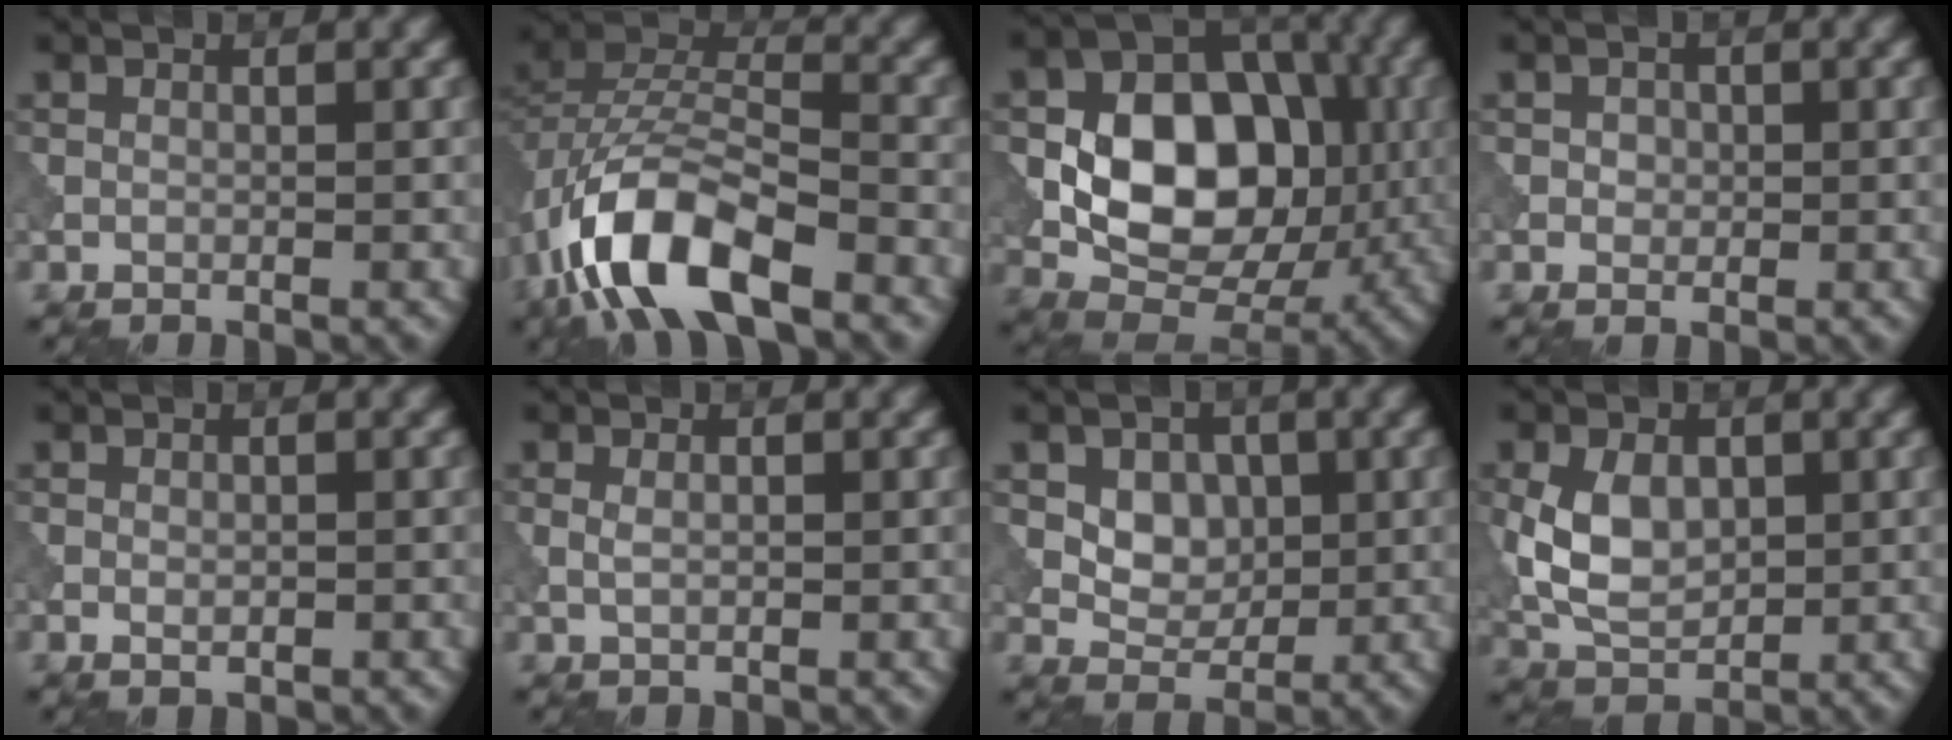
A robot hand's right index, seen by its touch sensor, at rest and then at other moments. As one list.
[{"total": 11.0, "force": [-6.1, 4.7, 7.8], "torque": [-0.149, 0.006, -0.123]}, {"total": 11.8, "force": [-0.4, 8.4, 8.4], "torque": [-0.129, 0.005, -0.015]}, {"total": 1.1, "force": [0.0, 0.9, 0.5], "torque": [-0.007, -0.001, 0.000]}, {"total": 1.0, "force": [-0.2, 0.6, 0.8], "torque": [-0.011, -0.003, -0.003]}, {"total": 1.1, "force": [0.0, 0.6, 1.0], "torque": [-0.025, -0.001, 0.001]}, {"total": 3.5, "force": [0.5, 2.7, 2.2], "torque": [-0.035, -0.010, 0.009]}, {"total": 5.6, "force": [0.3, 3.8, 4.1], "torque": [-0.089, -0.002, 0.005]}]